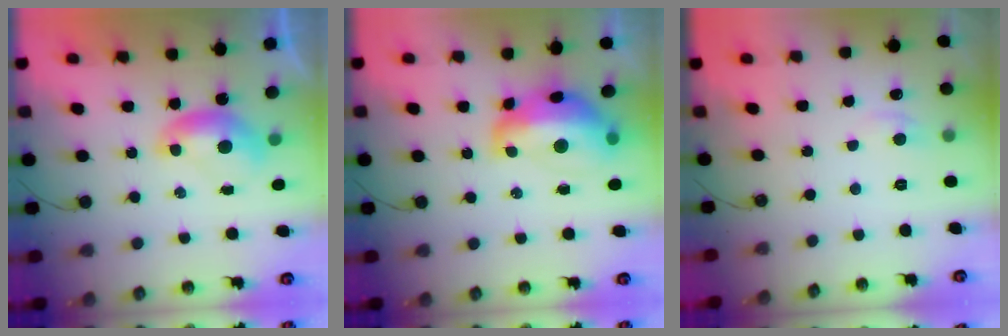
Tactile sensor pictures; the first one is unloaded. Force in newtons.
{"total": 9.6, "press": 9.5, "slide": 1.2}
{"total": 0.8, "press": 0.2, "slide": 0.7}